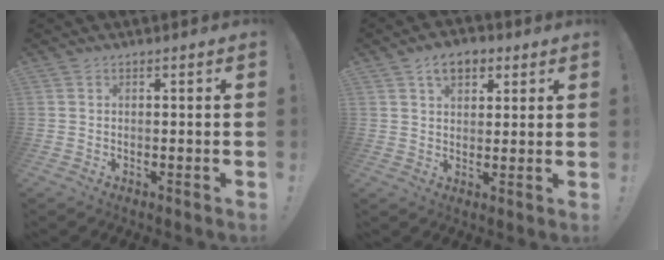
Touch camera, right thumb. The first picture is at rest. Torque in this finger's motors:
{"motor_torque": [-0.24, 0.64, 0.34, 0.72, 0.00]}